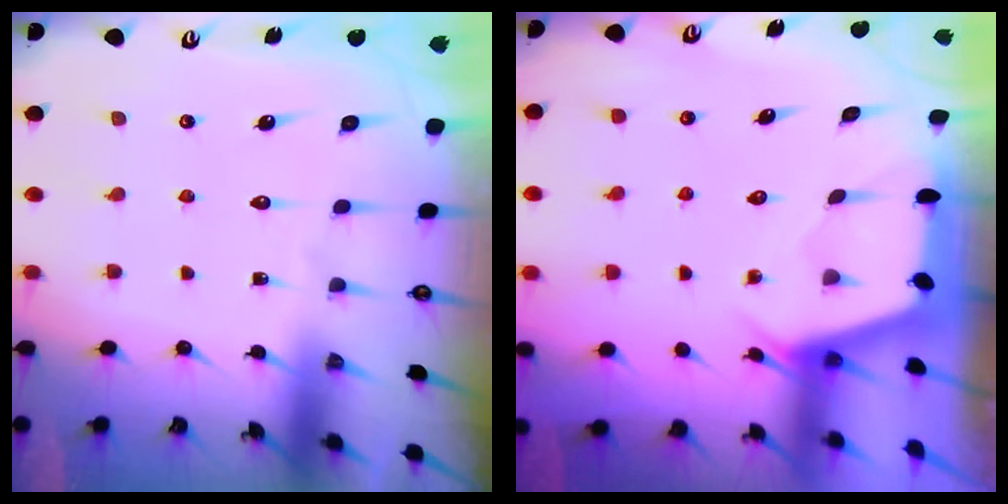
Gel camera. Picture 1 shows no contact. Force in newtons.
{"total": 2.2, "press": 2.2, "slide": 0.4}